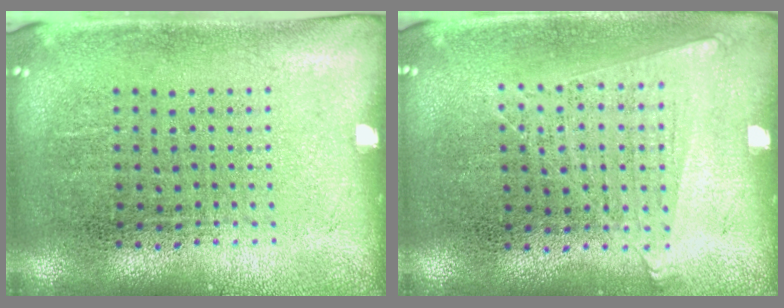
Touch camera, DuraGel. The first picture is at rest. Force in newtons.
{"total": 1.1, "press": 1.0, "slide": 0.4}